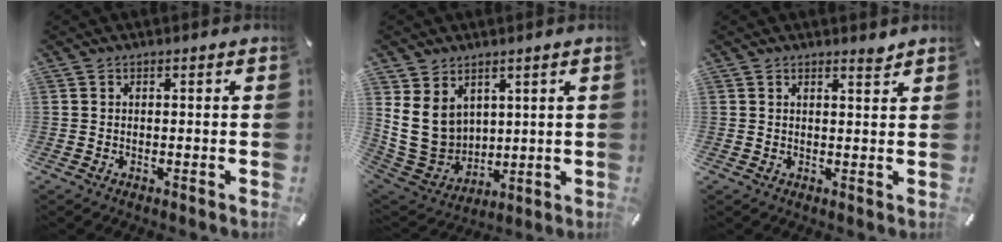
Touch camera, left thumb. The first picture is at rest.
{"total": 12.7, "force": [3.5, 10.7, 5.9], "torque": [-0.145, -0.028, 0.070]}
{"total": 1.7, "force": [1.6, 0.3, 0.4], "torque": [0.008, -0.013, 0.028]}